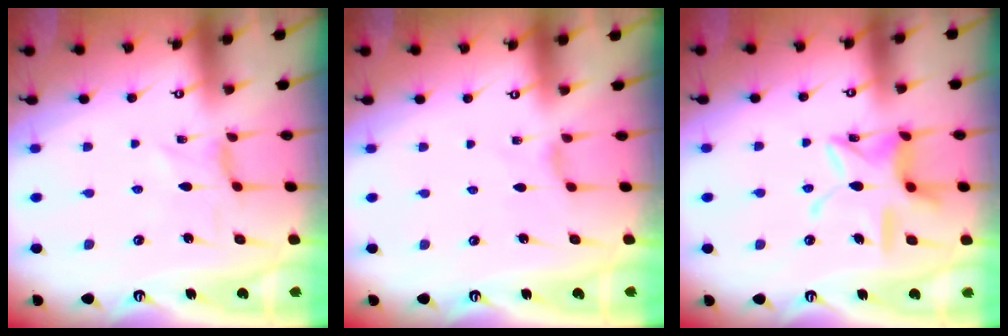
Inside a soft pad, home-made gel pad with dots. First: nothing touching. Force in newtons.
{"total": 0.7, "press": 0.6, "slide": 0.3}
{"total": 13.3, "press": 13.3, "slide": 1.0}